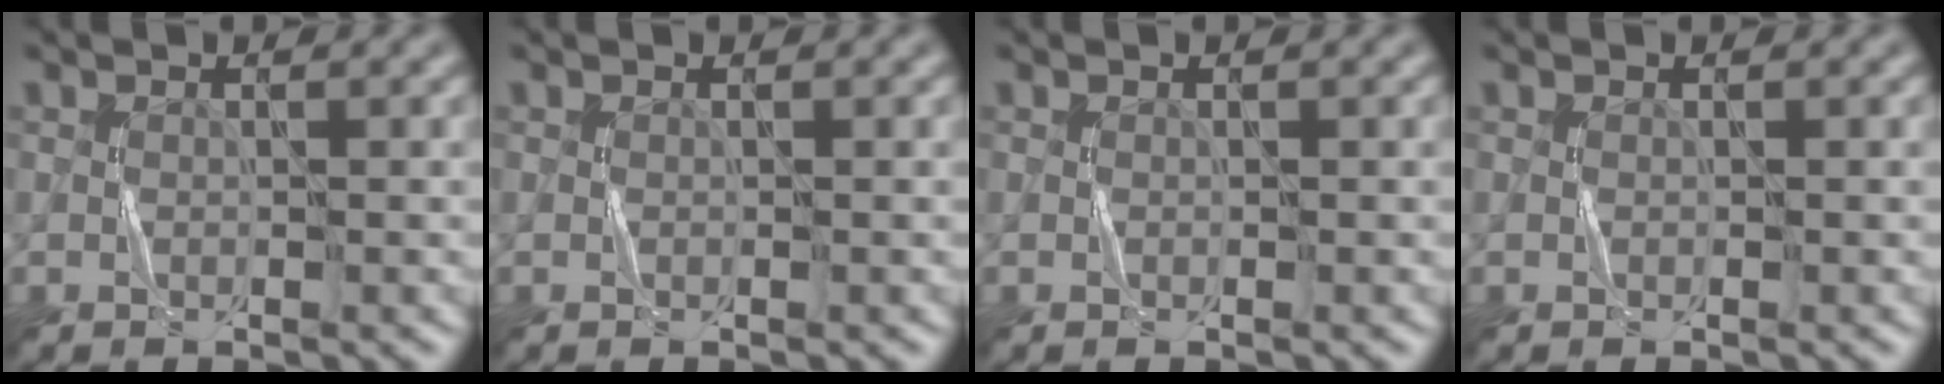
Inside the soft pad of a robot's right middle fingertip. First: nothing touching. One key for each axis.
{"total": 0.0}
{"total": 0.0}
{"total": 0.0}